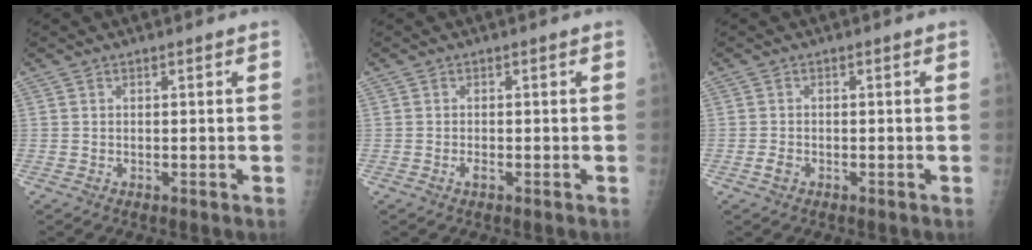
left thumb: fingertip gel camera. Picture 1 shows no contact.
{"total": 1.0, "force": [-0.5, 0.4, 0.7], "torque": [-0.012, 0.000, -0.009]}
{"total": 1.4, "force": [-0.8, 0.9, 0.7], "torque": [-0.016, 0.001, -0.015]}